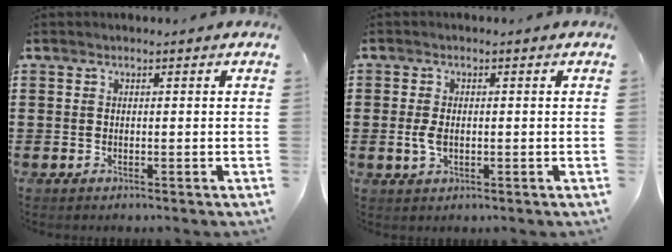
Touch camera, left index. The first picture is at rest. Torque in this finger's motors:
{"motor_torque": [0.25, 0.07, 0.17, 0.06]}